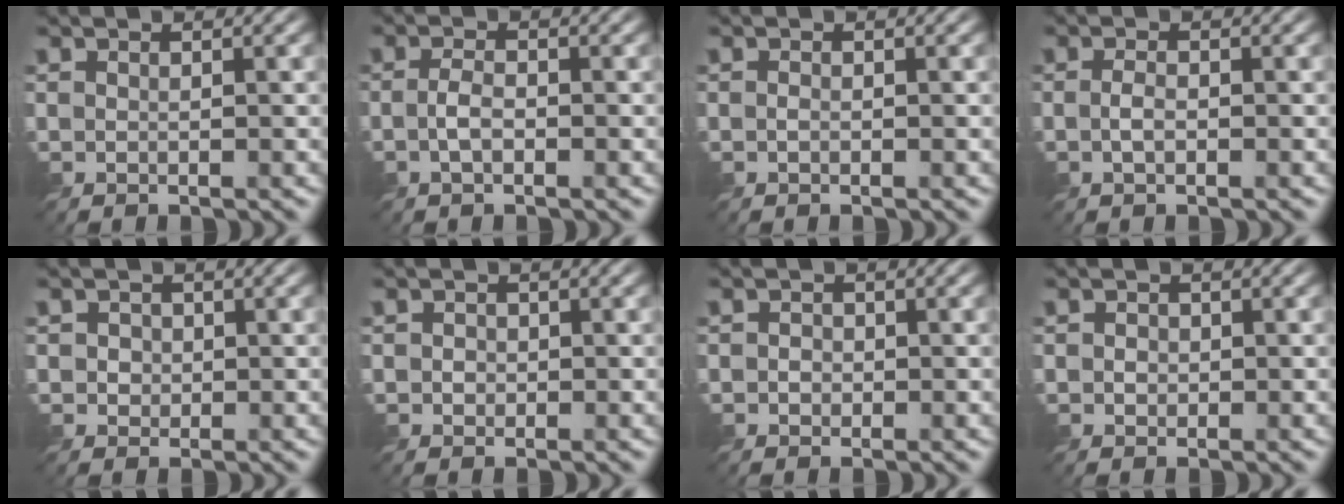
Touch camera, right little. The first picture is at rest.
{"total": 1.8, "force": [-0.8, 0.8, 1.4], "torque": [-0.029, 0.002, -0.020]}
{"total": 0.5, "force": [-0.4, 0.3, 0.2], "torque": [-0.004, -0.001, -0.010]}
{"total": 1.3, "force": [-0.6, 0.6, 1.0], "torque": [-0.021, -0.001, -0.014]}
{"total": 1.4, "force": [0.1, 1.3, 0.4], "torque": [-0.010, -0.001, 0.005]}
{"total": 1.0, "force": [-0.1, 0.9, 0.2], "torque": [-0.001, -0.003, -0.002]}
{"total": 1.1, "force": [-0.2, 1.0, 0.3], "torque": [-0.002, -0.003, -0.006]}
{"total": 1.0, "force": [-0.1, 0.9, 0.3], "torque": [-0.004, -0.002, -0.002]}